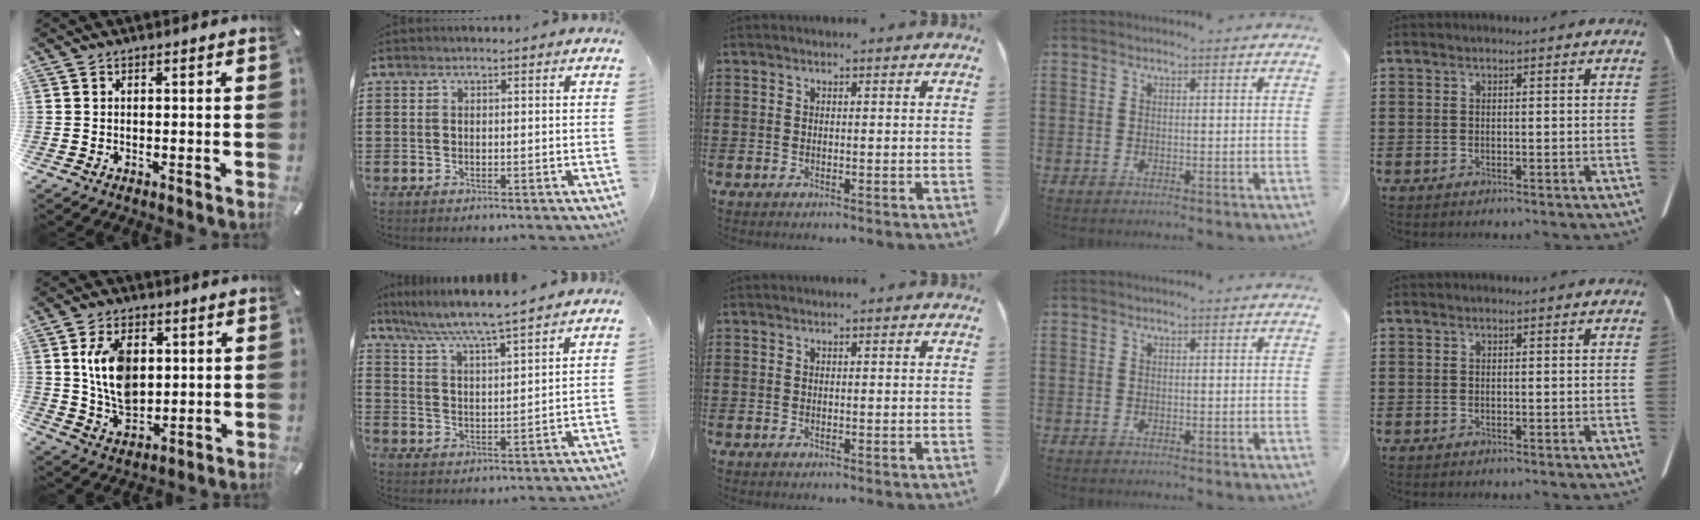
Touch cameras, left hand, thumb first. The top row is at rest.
{"thumb": {"total": 11.5, "force": [2.6, 8.0, 7.8], "torque": [-0.168, 0.005, 0.049]}, "index": {"total": 5.8, "force": [5.3, -0.8, 2.2], "torque": [-0.064, -0.033, 0.088]}}